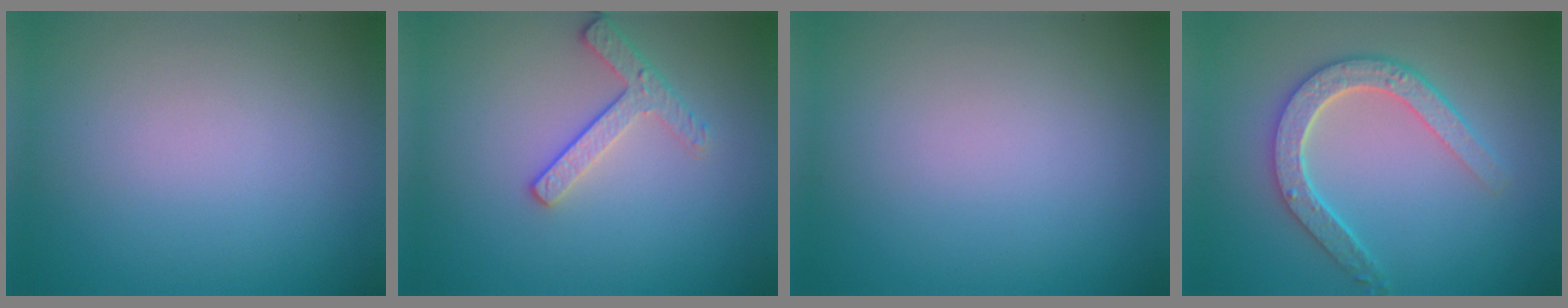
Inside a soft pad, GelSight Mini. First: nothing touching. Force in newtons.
{"total": 2.4, "press": 2.3, "slide": 0.9}
{"total": 0.0}
{"total": 4.7, "press": 3.7, "slide": 2.9}